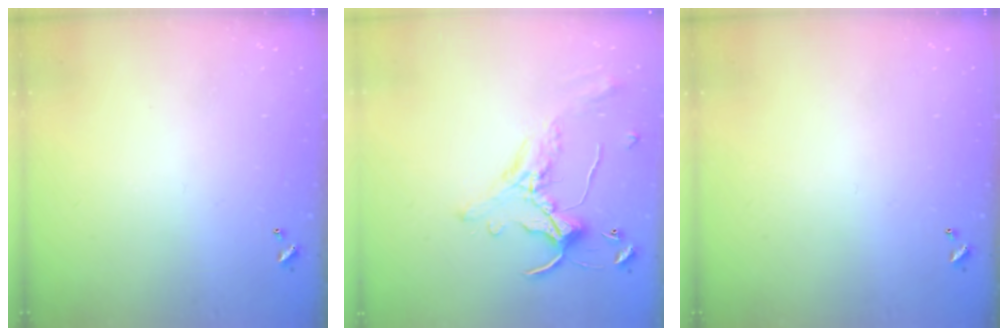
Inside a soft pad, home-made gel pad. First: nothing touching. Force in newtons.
{"total": 1.0, "press": 0.2, "slide": 1.0}
{"total": 0.0}